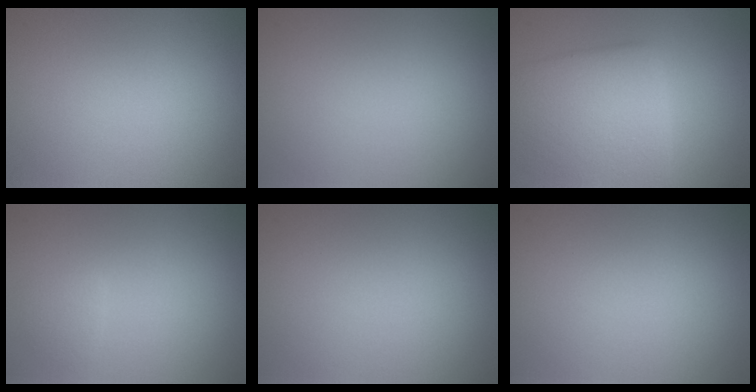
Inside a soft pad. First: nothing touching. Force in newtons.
{"total": 0.0}
{"total": 6.3, "press": 6.3, "slide": 0.2}
{"total": 1.0, "press": 1.0, "slide": 0.0}
{"total": 0.0}
{"total": 0.0}